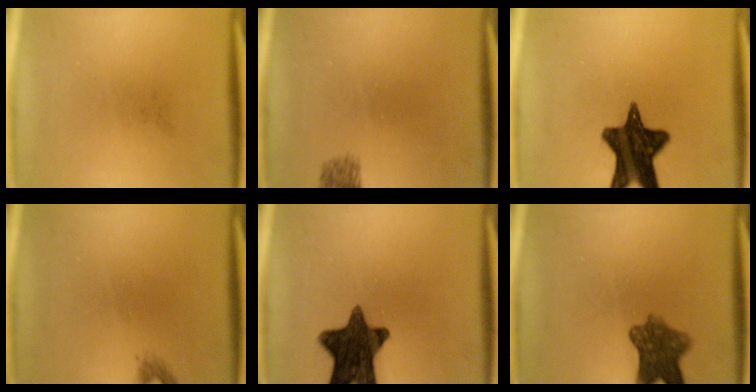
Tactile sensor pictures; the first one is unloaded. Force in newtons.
{"total": 1.9}
{"total": 14.3}
{"total": 0.9}
{"total": 13.3}
{"total": 7.3}